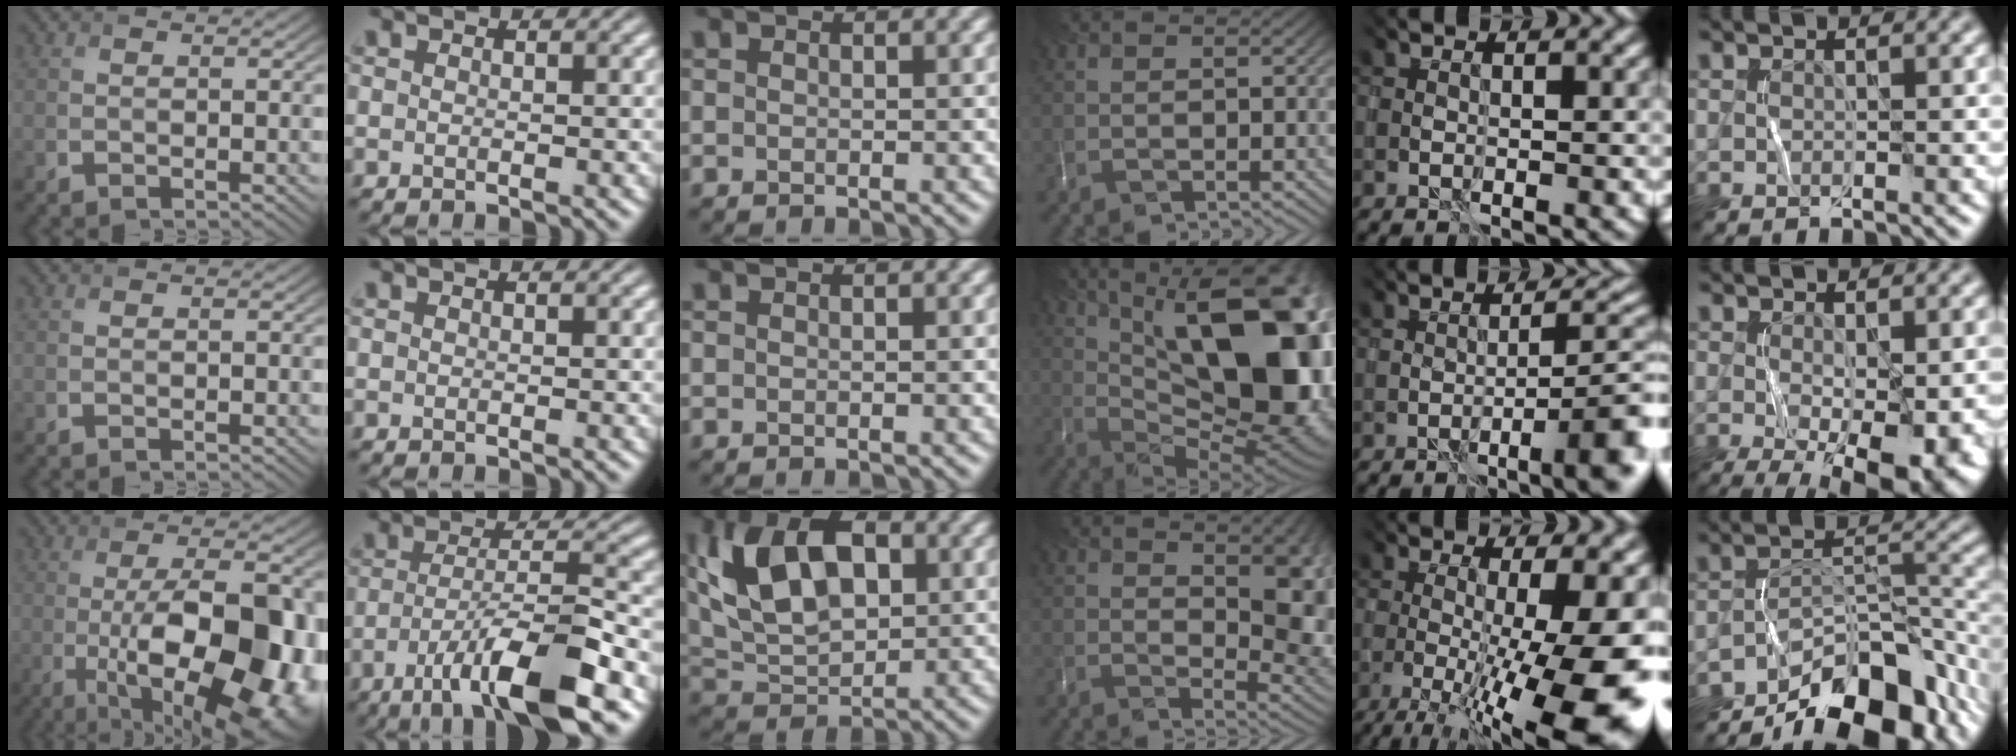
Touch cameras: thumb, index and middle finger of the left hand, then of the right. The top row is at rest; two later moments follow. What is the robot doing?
{"motion": "wrap", "object": "string"}